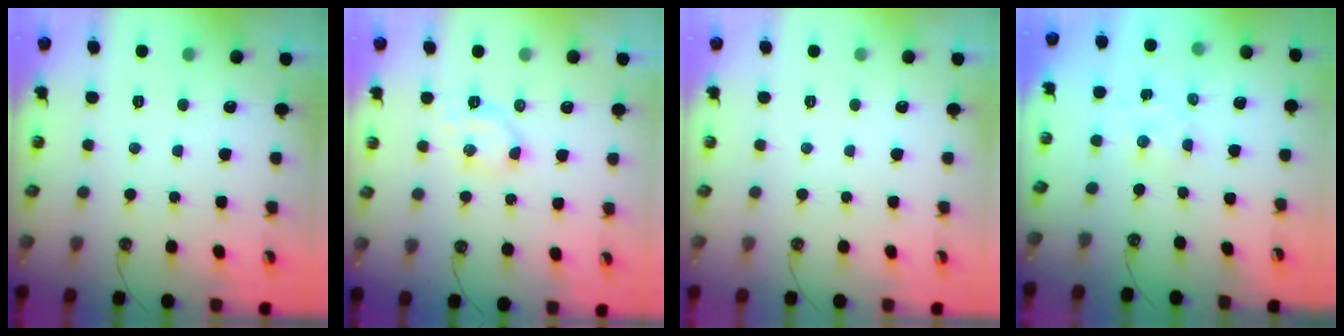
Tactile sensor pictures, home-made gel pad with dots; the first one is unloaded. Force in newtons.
{"total": 5.0, "press": 4.9, "slide": 0.5}
{"total": 0.0}
{"total": 2.1, "press": 2.0, "slide": 0.3}